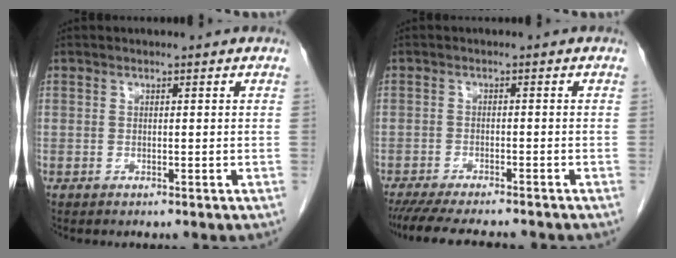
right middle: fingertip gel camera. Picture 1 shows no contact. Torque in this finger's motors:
{"motor_torque": [0.99, -0.79, 0.13, 0.03]}